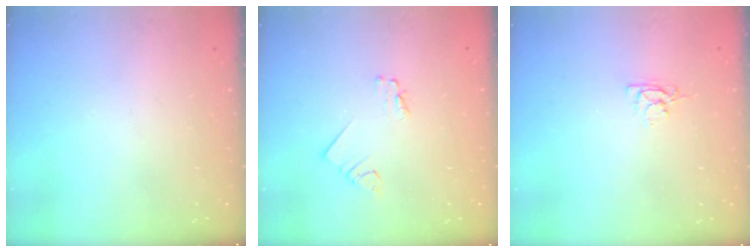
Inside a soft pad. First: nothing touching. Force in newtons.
{"total": 1.6, "press": 1.6, "slide": 0.2}
{"total": 2.9, "press": 2.9, "slide": 0.3}